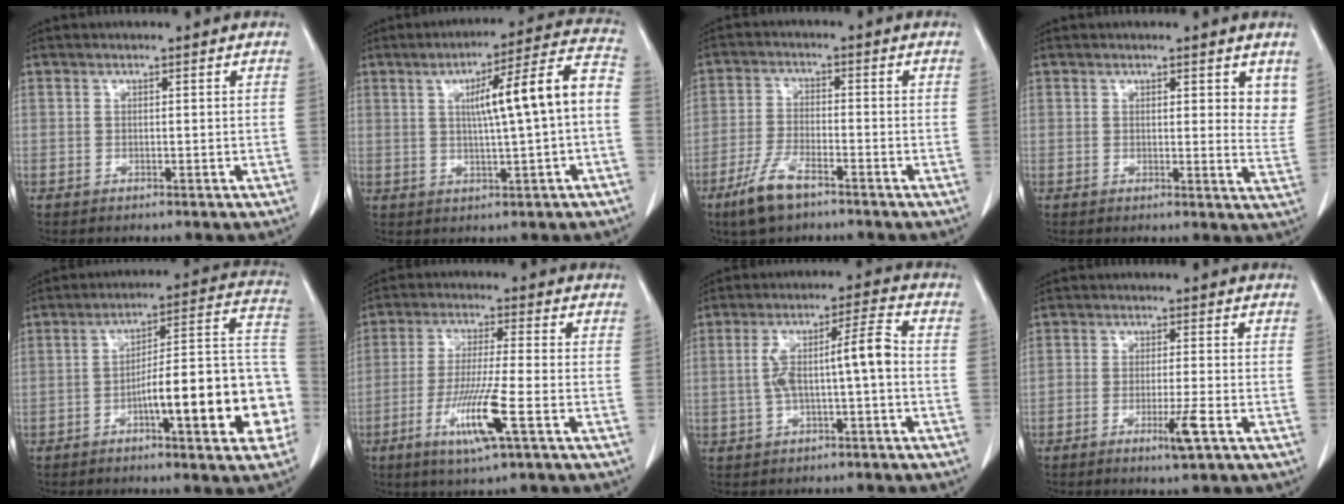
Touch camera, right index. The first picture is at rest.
{"total": 12.1, "force": [0.4, 0.2, 12.1], "torque": [-0.173, 0.025, 0.004]}
{"total": 6.8, "force": [-4.6, 1.9, 4.6], "torque": [-0.102, -0.008, -0.085]}
{"total": 5.0, "force": [3.2, 1.6, 3.5], "torque": [-0.031, -0.020, 0.026]}
{"total": 18.0, "force": [-5.8, 3.0, 16.8], "torque": [-0.182, 0.036, -0.078]}
{"total": 9.8, "force": [-3.9, -0.3, 9.0], "torque": [-0.177, -0.019, -0.076]}
{"total": 8.1, "force": [-0.6, 1.0, 8.0], "torque": [-0.151, 0.034, -0.010]}
{"total": 4.4, "force": [-2.2, 0.0, 3.9], "torque": [-0.066, -0.008, -0.040]}